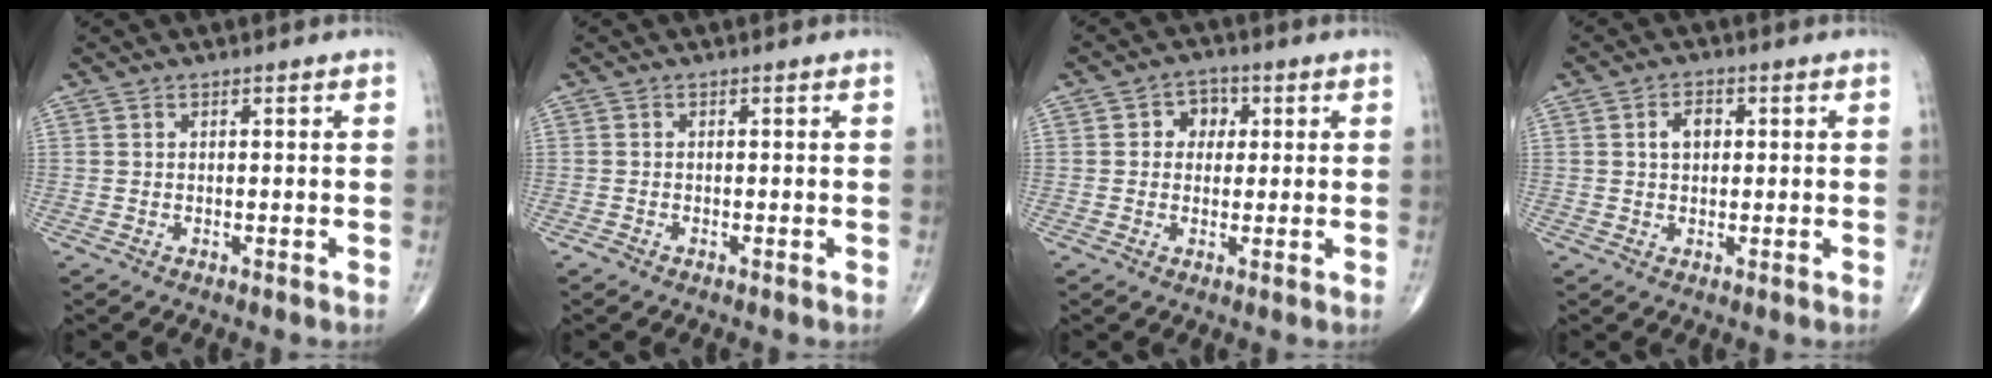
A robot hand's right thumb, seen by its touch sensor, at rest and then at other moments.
{"total": 0.5, "force": [-0.4, 0.3, 0.2], "torque": [-0.007, -0.002, -0.012]}
{"total": 4.6, "force": [1.0, 3.9, 2.2], "torque": [0.000, 0.006, 0.007]}
{"total": 3.5, "force": [0.7, 2.4, 2.4], "torque": [-0.035, 0.006, 0.010]}